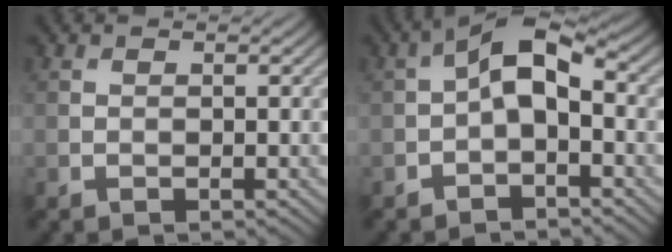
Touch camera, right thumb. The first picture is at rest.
{"total": 5.5, "force": [-0.4, 2.9, 4.6], "torque": [-0.081, 0.011, -0.016]}